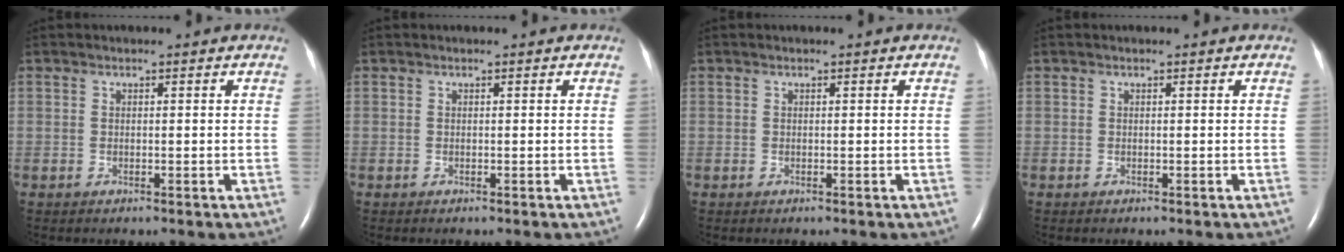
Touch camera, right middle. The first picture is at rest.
{"total": 0.0}
{"total": 0.0}
{"total": 0.0}